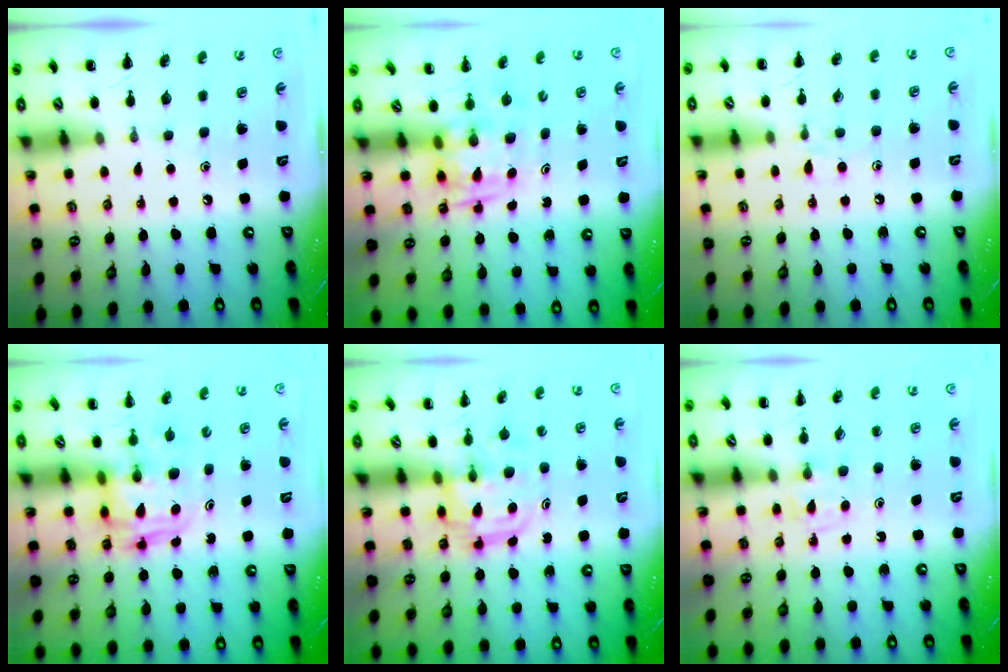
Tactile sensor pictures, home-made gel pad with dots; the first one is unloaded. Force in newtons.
{"total": 4.4, "press": 4.4, "slide": 0.6}
{"total": 5.1, "press": 4.7, "slide": 1.9}
{"total": 2.7, "press": 2.7, "slide": 0.2}
{"total": 2.9, "press": 2.9, "slide": 0.3}
{"total": 3.4, "press": 3.1, "slide": 1.5}